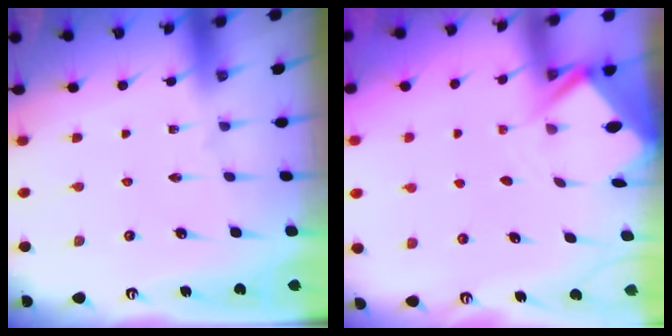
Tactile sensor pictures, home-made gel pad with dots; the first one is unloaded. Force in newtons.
{"total": 3.0, "press": 2.9, "slide": 0.3}